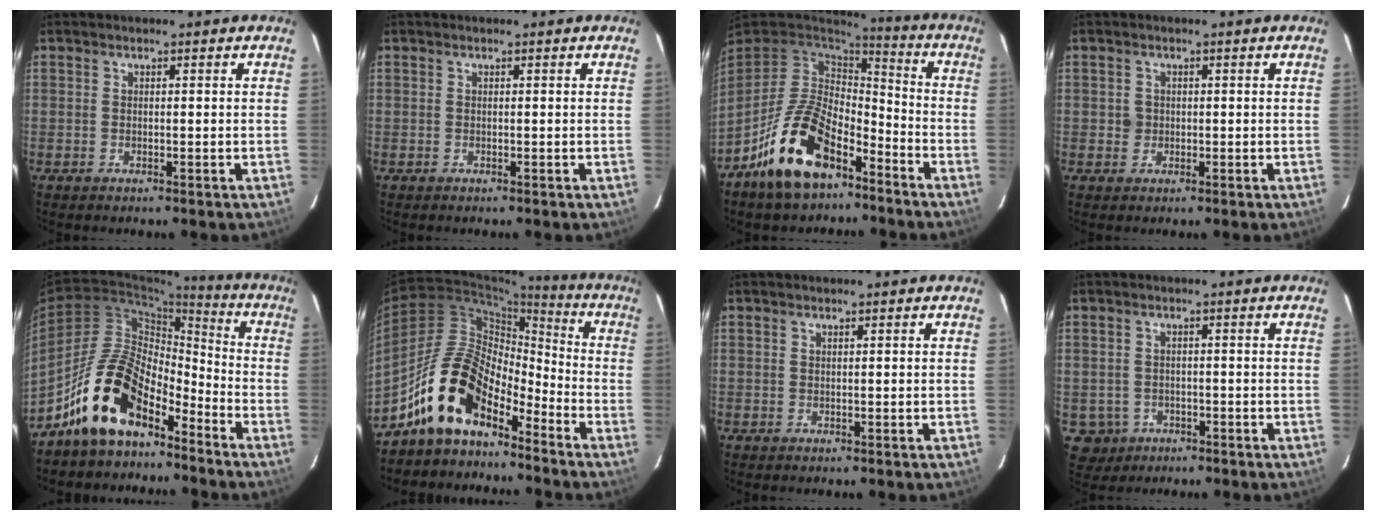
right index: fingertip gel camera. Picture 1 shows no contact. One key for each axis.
{"total": 0.0}
{"total": 17.0, "fx": -10.0, "fy": 8.7, "fz": 10.6, "tx": -0.213, "ty": 0.005, "tz": -0.172}
{"total": 1.7, "fx": 0.0, "fy": 1.7, "fz": 0.1, "tx": 0.002, "ty": 0.003, "tz": 0.000}
{"total": 14.8, "fx": -10.4, "fy": 6.5, "fz": 8.3, "tx": -0.157, "ty": 0.025, "tz": -0.192}
{"total": 14.2, "fx": -10.5, "fy": 6.1, "fz": 7.4, "tx": -0.130, "ty": 0.019, "tz": -0.202}
{"total": 0.0}
{"total": 4.6, "fx": -1.5, "fy": 4.3, "fz": 0.6, "tx": -0.022, "ty": 0.008, "tz": -0.015}